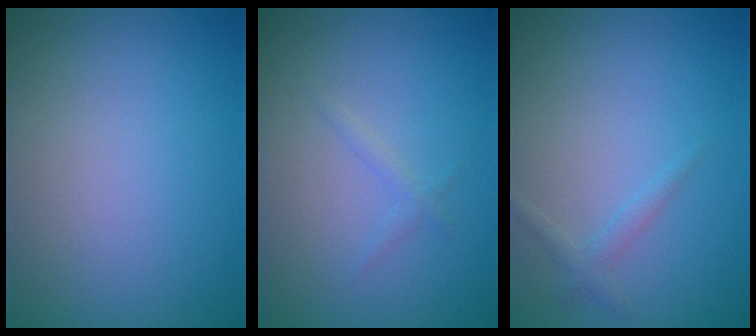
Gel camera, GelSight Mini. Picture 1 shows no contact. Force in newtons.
{"total": 0.8, "press": 0.8, "slide": 0.1}
{"total": 1.0, "press": 1.0, "slide": 0.2}